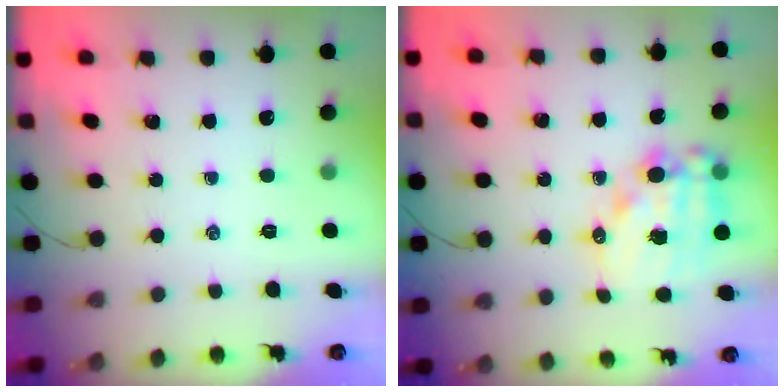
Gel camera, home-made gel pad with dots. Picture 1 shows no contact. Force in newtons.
{"total": 14.6, "press": 14.3, "slide": 3.0}